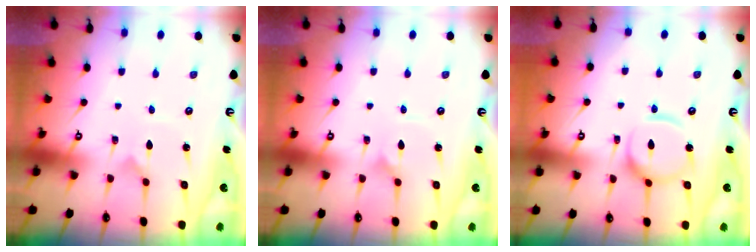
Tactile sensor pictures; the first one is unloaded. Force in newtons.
{"total": 1.4, "press": 1.4, "slide": 0.1}
{"total": 11.1, "press": 11.1, "slide": 1.0}